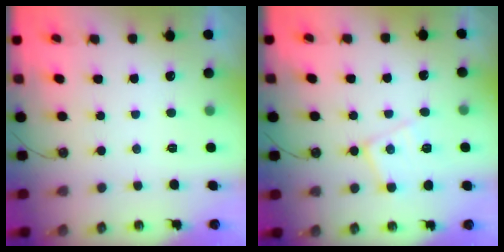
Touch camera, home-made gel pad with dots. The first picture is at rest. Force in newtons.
{"total": 11.8, "press": 11.8, "slide": 0.8}